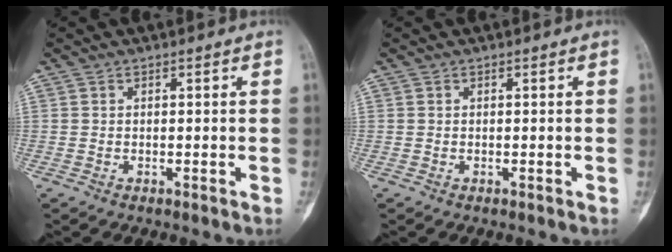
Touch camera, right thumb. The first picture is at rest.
{"total": 0.0}